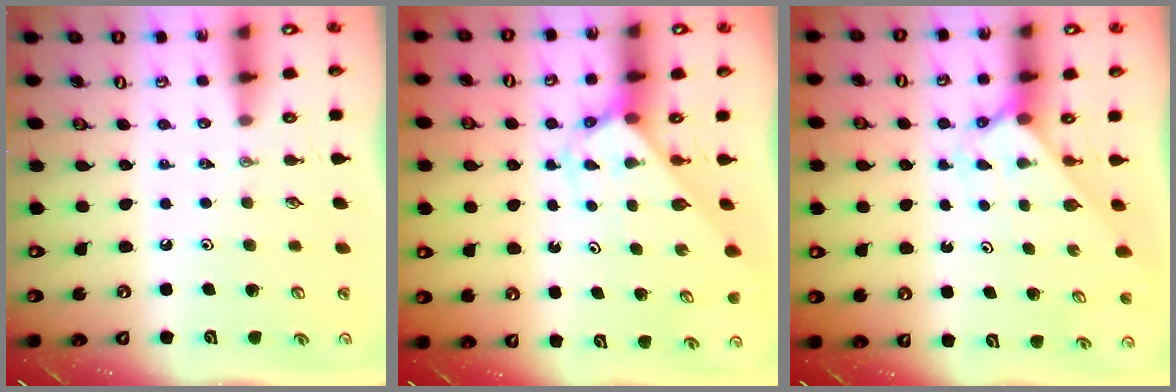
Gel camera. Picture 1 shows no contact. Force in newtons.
{"total": 3.0, "press": 3.0, "slide": 0.2}
{"total": 2.3, "press": 2.3, "slide": 0.2}